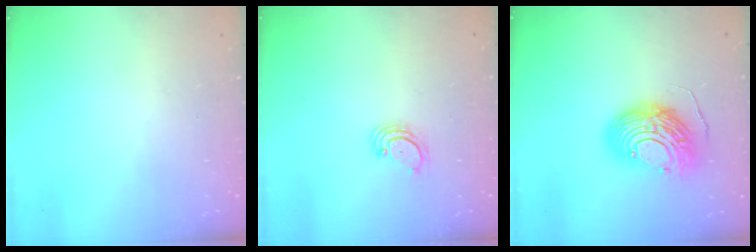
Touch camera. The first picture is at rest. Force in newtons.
{"total": 3.0, "press": 3.0, "slide": 0.3}
{"total": 13.1, "press": 13.1, "slide": 1.3}